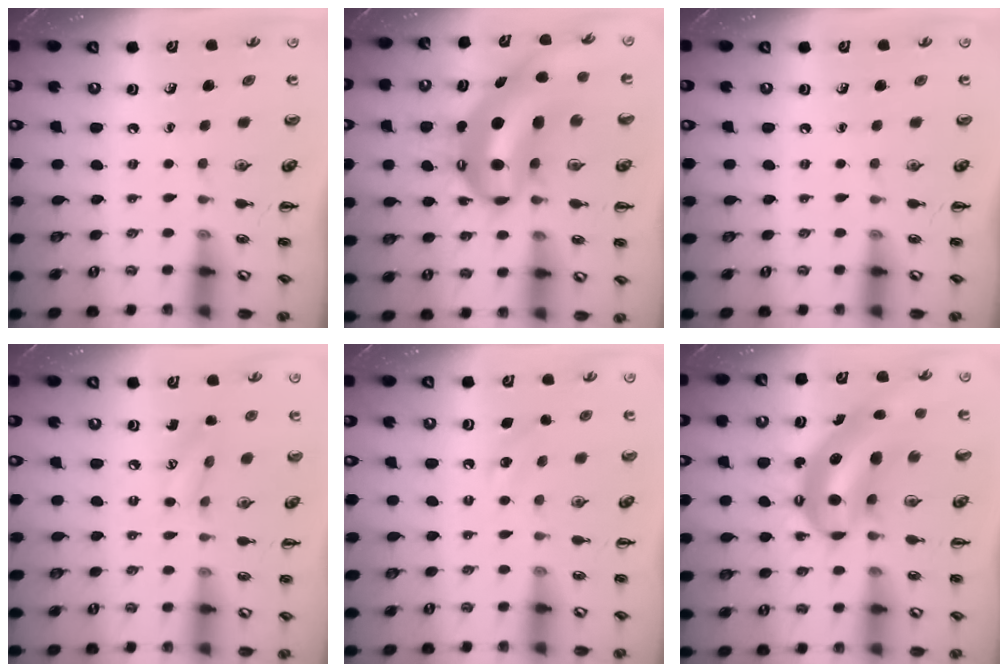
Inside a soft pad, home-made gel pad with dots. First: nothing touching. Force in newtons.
{"total": 12.1, "press": 11.6, "slide": 3.2}
{"total": 0.0}
{"total": 8.2, "press": 8.1, "slide": 1.3}
{"total": 4.6, "press": 4.4, "slide": 1.3}
{"total": 11.1, "press": 10.7, "slide": 2.9}